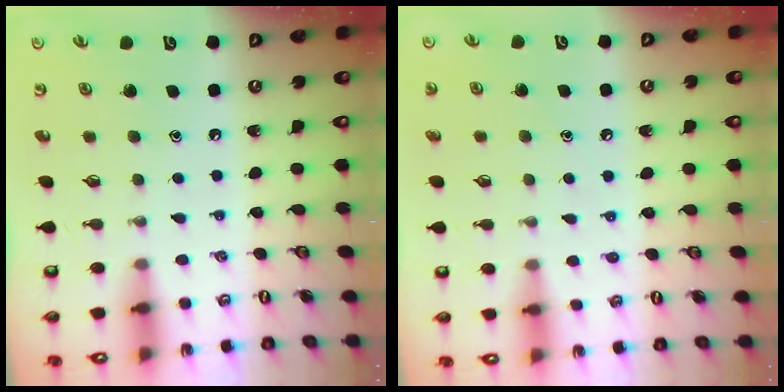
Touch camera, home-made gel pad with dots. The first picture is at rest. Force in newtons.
{"total": 3.7, "press": 3.7, "slide": 0.4}